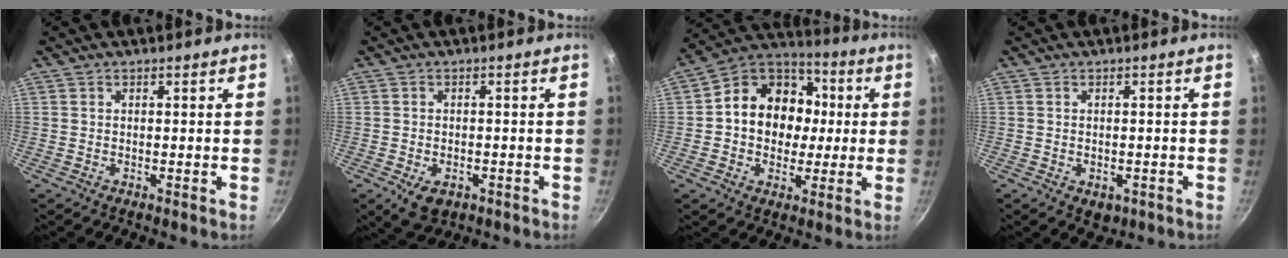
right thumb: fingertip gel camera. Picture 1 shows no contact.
{"total": 5.4, "force": [-2.1, 3.5, 3.4], "torque": [-0.047, 0.004, -0.023]}
{"total": 16.6, "force": [0.9, 13.8, 9.3], "torque": [-0.111, 0.029, -0.002]}
{"total": 3.1, "force": [-1.1, 2.1, 1.9], "torque": [-0.022, 0.000, -0.007]}